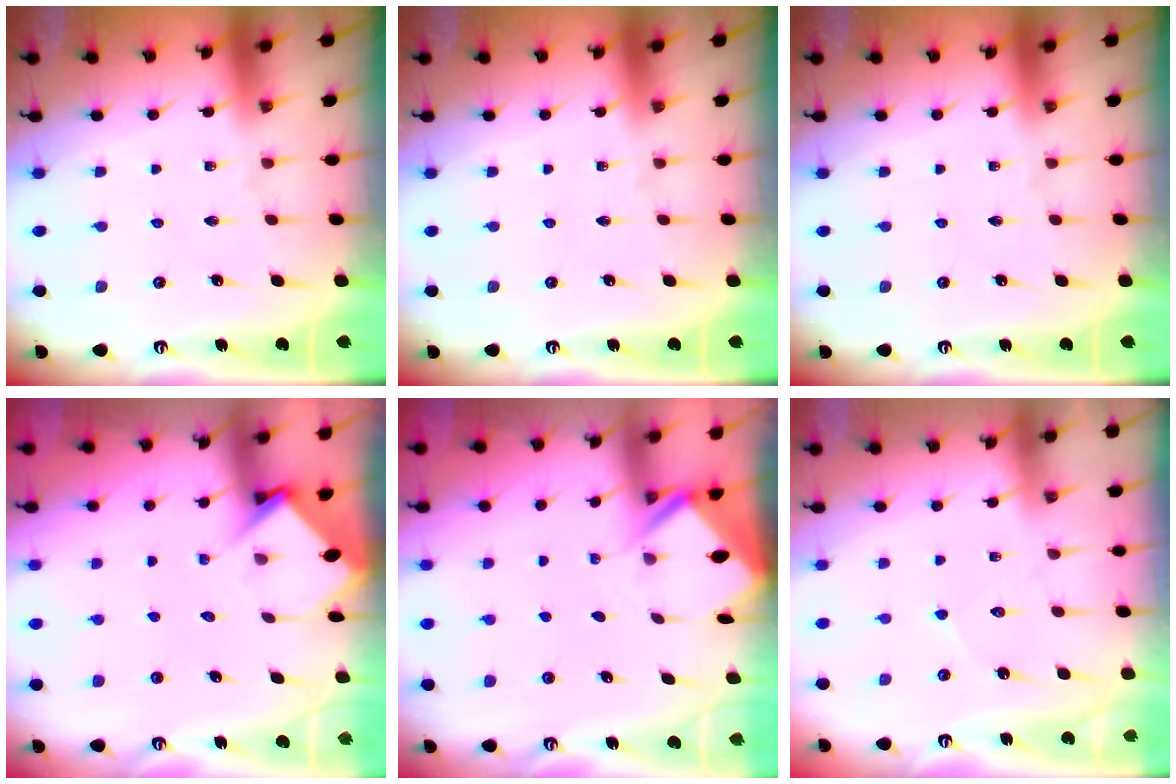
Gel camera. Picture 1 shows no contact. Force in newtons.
{"total": 0.0}
{"total": 0.0}
{"total": 4.3, "press": 4.3, "slide": 0.4}
{"total": 2.4, "press": 2.4, "slide": 0.1}
{"total": 3.8, "press": 3.8, "slide": 0.3}